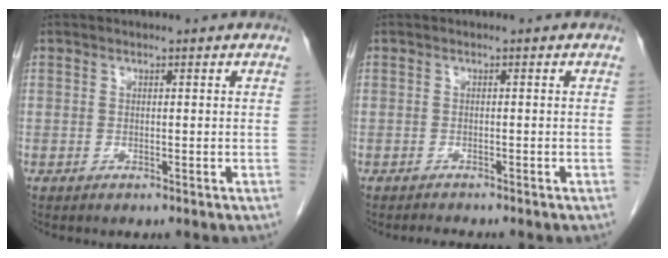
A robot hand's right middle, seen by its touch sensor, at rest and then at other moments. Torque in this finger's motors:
{"motor_torque": [0.14, 0.08, -0.02, -0.01]}